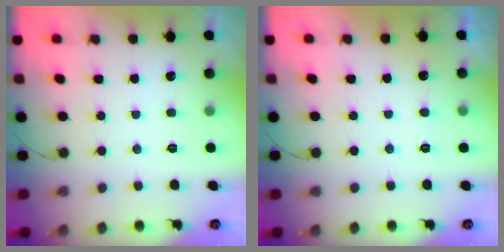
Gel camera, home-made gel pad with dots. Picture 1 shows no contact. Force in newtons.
{"total": 3.3, "press": 3.3, "slide": 0.2}